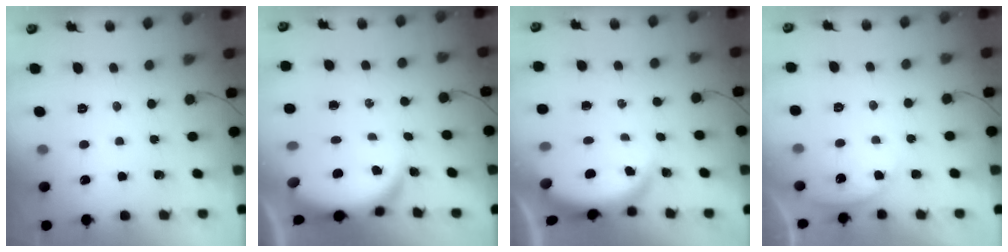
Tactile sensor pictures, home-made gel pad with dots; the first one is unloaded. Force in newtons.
{"total": 5.3, "press": 5.2, "slide": 0.2}
{"total": 3.7, "press": 3.7, "slide": 0.1}
{"total": 4.2, "press": 4.1, "slide": 0.7}